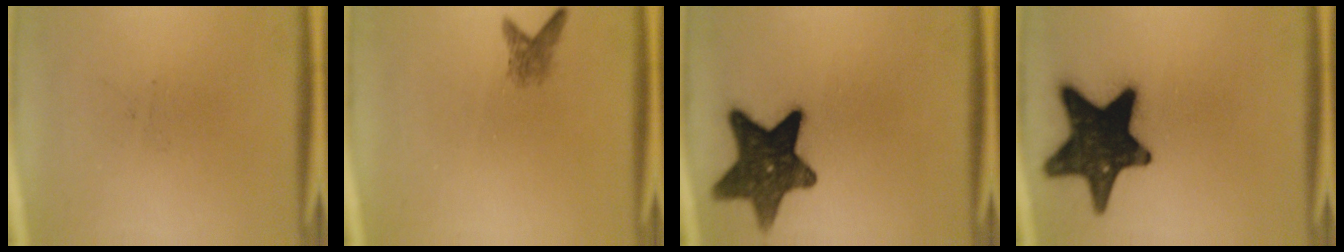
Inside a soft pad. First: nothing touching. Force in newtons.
{"total": 2.1}
{"total": 13.4}
{"total": 19.0}